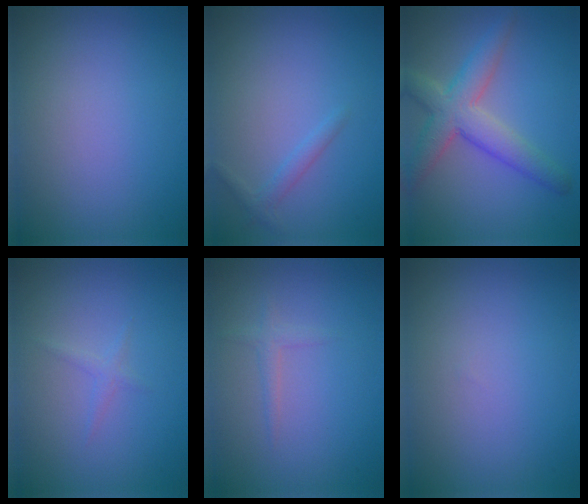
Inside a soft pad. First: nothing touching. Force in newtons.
{"total": 1.1, "press": 1.1, "slide": 0.0}
{"total": 5.2, "press": 5.2, "slide": 0.5}
{"total": 0.8, "press": 0.8, "slide": 0.0}
{"total": 1.0, "press": 1.0, "slide": 0.1}
{"total": 0.0}